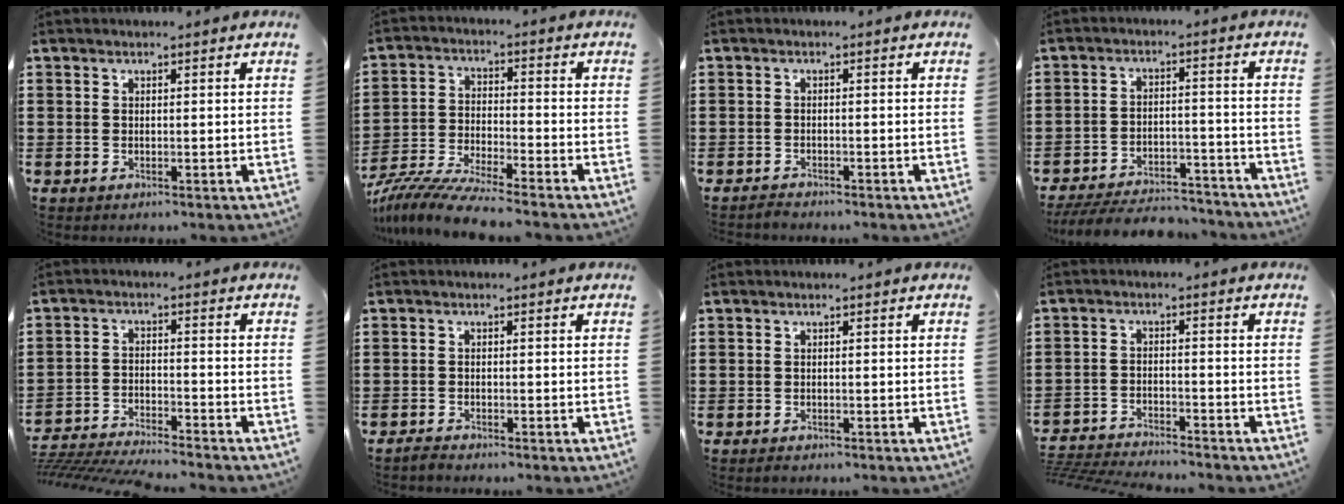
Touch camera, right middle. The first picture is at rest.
{"total": 7.6, "force": [-7.3, -0.2, 2.2], "torque": [-0.054, -0.007, -0.145]}
{"total": 1.0, "force": [-1.0, 0.0, 0.1], "torque": [-0.006, -0.001, -0.021]}
{"total": 6.7, "force": [-6.4, 1.0, 1.5], "torque": [-0.036, 0.006, -0.128]}
{"total": 5.1, "force": [-5.1, 0.1, 0.8], "torque": [-0.028, -0.005, -0.106]}
{"total": 1.0, "force": [-1.0, 0.0, 0.2], "torque": [-0.008, -0.003, -0.018]}
{"total": 0.5, "force": [-0.5, 0.1, 0.1], "torque": [-0.004, -0.004, -0.010]}
{"total": 3.9, "force": [-3.9, 0.0, 0.1], "torque": [-0.014, -0.003, -0.084]}